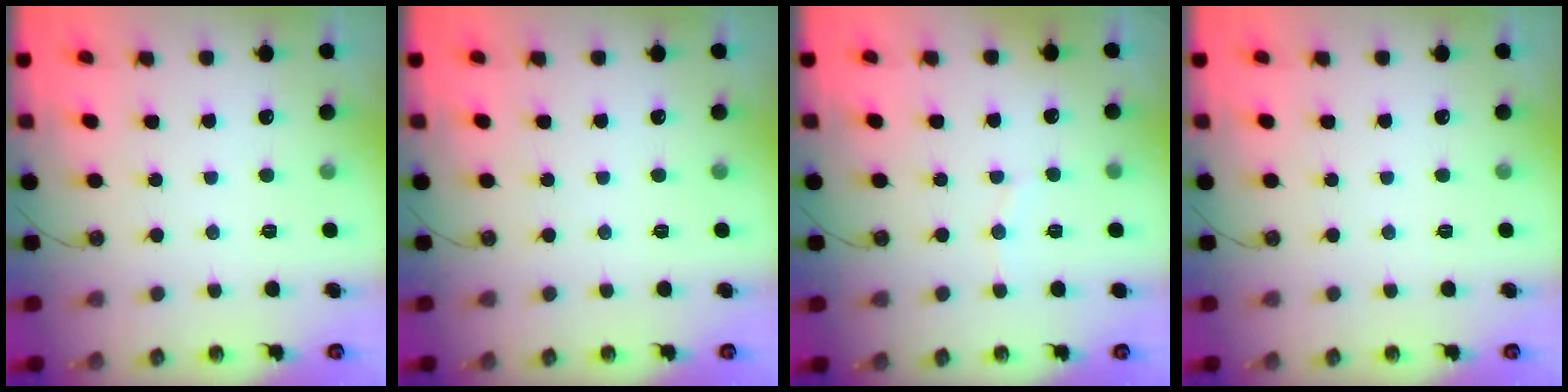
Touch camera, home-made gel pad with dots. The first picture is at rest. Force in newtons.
{"total": 0.0}
{"total": 3.8, "press": 3.4, "slide": 1.7}
{"total": 0.0}